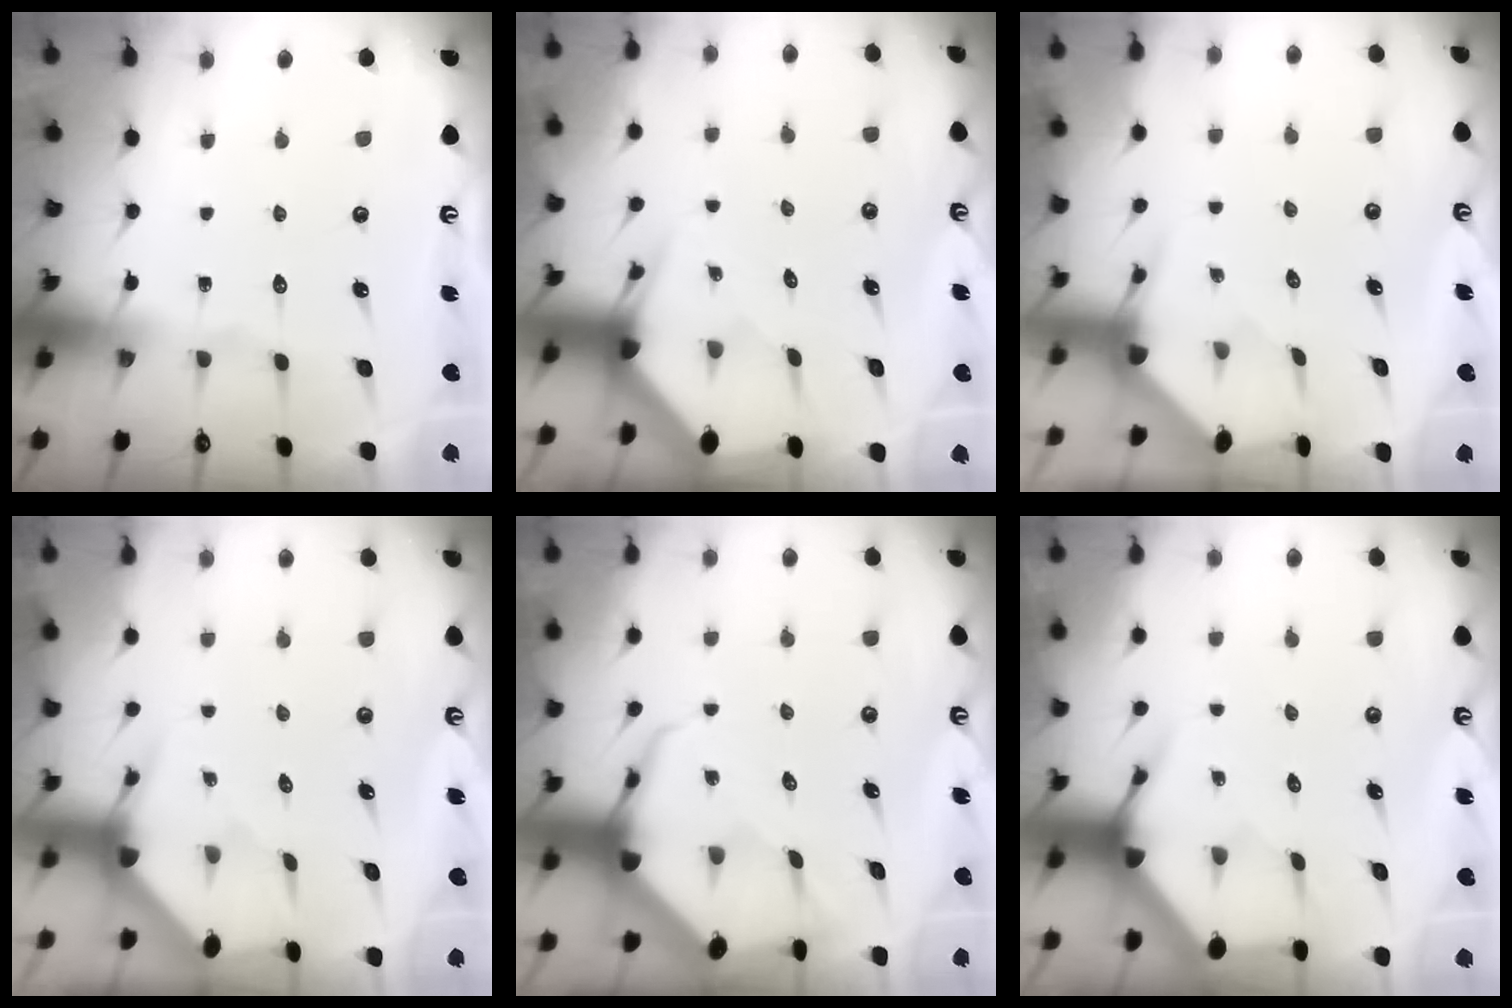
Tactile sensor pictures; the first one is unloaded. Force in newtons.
{"total": 3.3, "press": 3.3, "slide": 0.2}
{"total": 3.2, "press": 3.2, "slide": 0.3}
{"total": 2.8, "press": 2.8, "slide": 0.3}
{"total": 6.1, "press": 6.1, "slide": 0.5}
{"total": 3.7, "press": 3.7, "slide": 0.5}